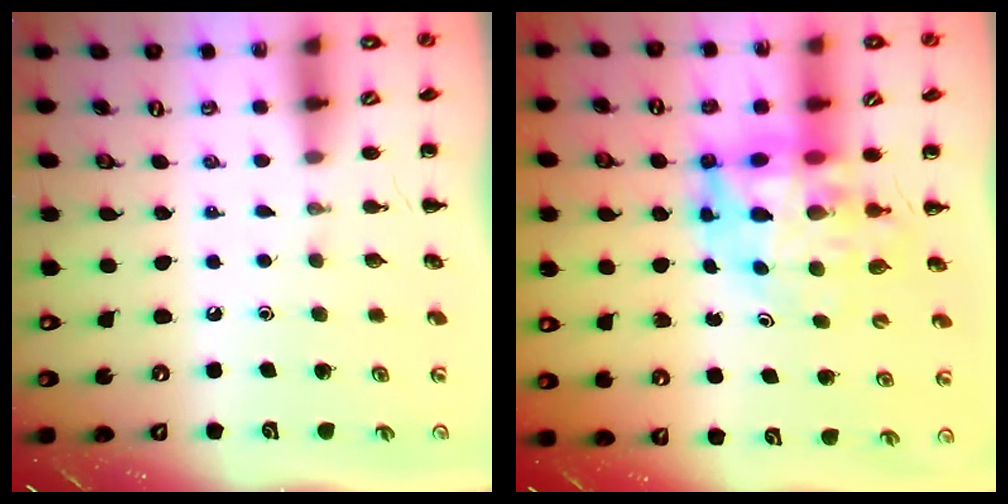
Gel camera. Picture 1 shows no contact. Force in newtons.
{"total": 12.0, "press": 11.4, "slide": 3.6}